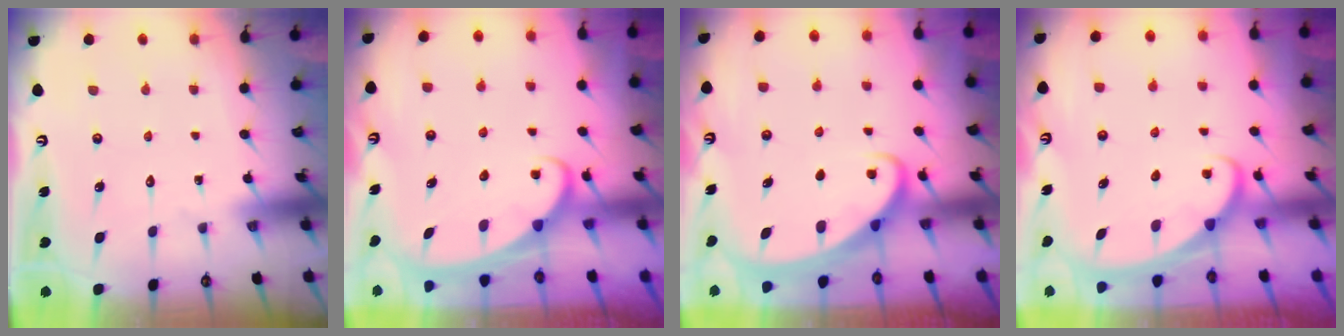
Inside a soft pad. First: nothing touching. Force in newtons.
{"total": 2.4, "press": 2.4, "slide": 0.4}
{"total": 2.2, "press": 2.2, "slide": 0.3}
{"total": 1.9, "press": 1.9, "slide": 0.1}